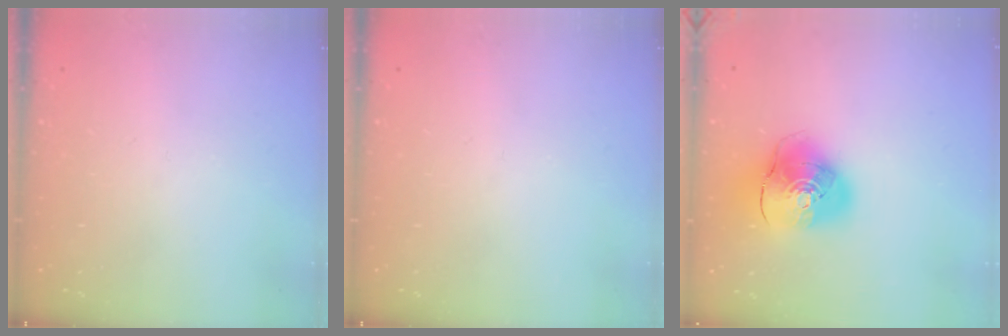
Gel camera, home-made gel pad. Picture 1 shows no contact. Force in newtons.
{"total": 0.0}
{"total": 14.4, "press": 14.2, "slide": 2.1}